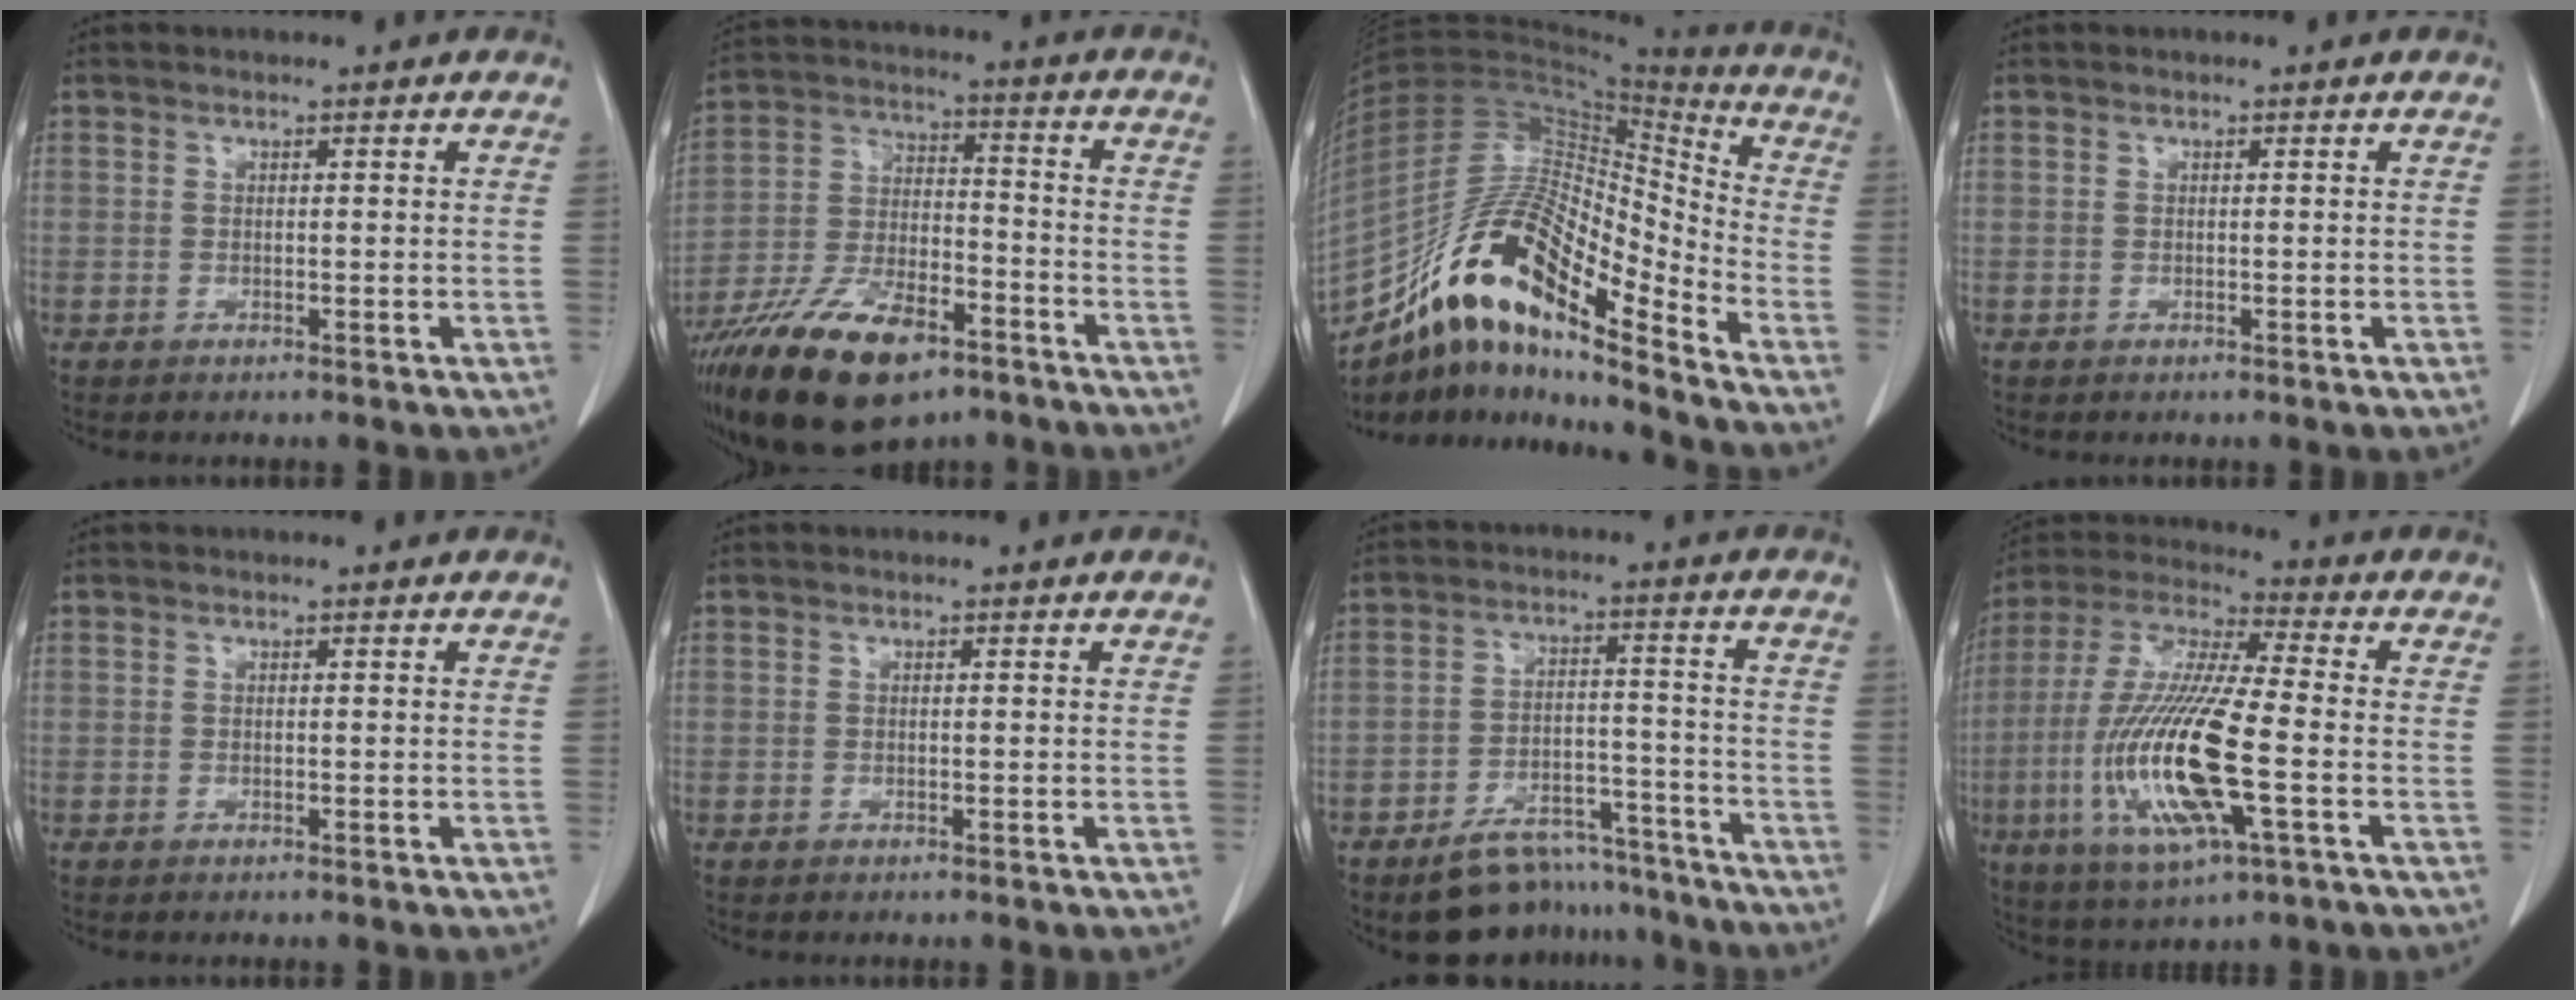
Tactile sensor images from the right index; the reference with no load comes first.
{"total": 18.4, "force": [-12.2, 6.8, 11.9], "torque": [-0.248, -0.013, -0.217]}
{"total": 19.7, "force": [-13.2, 4.2, 13.9], "torque": [-0.276, 0.018, -0.235]}
{"total": 0.0}
{"total": 0.0}
{"total": 0.0}
{"total": 10.7, "force": [-9.5, 4.4, 2.3], "torque": [-0.014, 0.037, -0.145]}
{"total": 18.4, "force": [-4.4, 2.5, 17.7], "torque": [-0.377, -0.017, -0.079]}